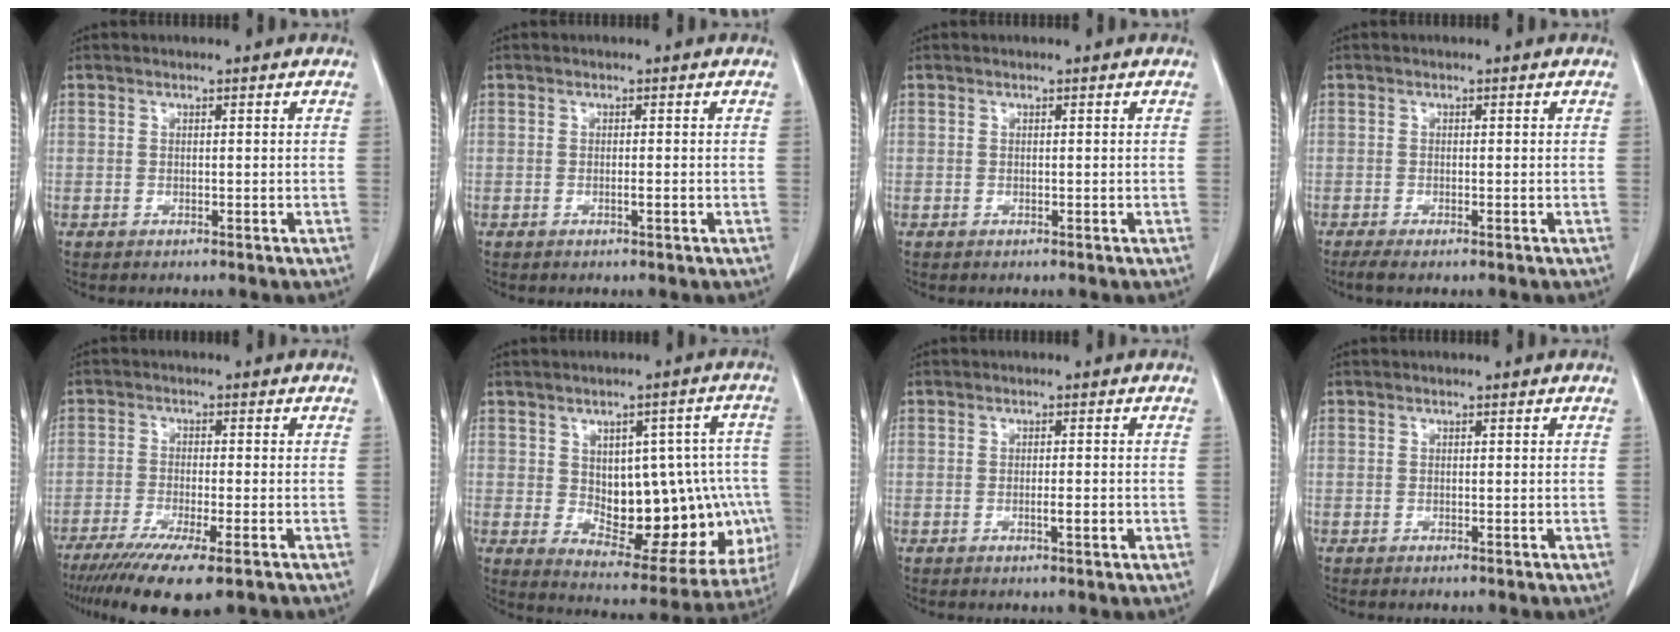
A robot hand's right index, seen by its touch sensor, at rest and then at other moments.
{"total": 0.7, "force": [-0.2, 0.0, 0.7], "torque": [-0.015, 0.000, -0.003]}
{"total": 0.0}
{"total": 1.9, "force": [-1.3, 0.3, 1.3], "torque": [-0.024, -0.005, -0.024]}
{"total": 11.5, "force": [-7.9, 1.3, 8.2], "torque": [-0.131, -0.028, -0.124]}
{"total": 19.5, "force": [-1.3, 9.2, 17.1], "torque": [-0.184, 0.028, 0.016]}
{"total": 1.9, "force": [-0.5, 0.2, 1.8], "torque": [-0.033, -0.003, -0.008]}
{"total": 0.0}